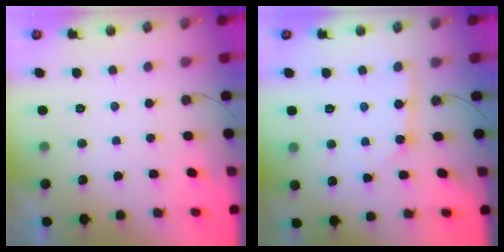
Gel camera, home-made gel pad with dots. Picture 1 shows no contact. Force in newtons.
{"total": 2.3, "press": 2.3, "slide": 0.2}